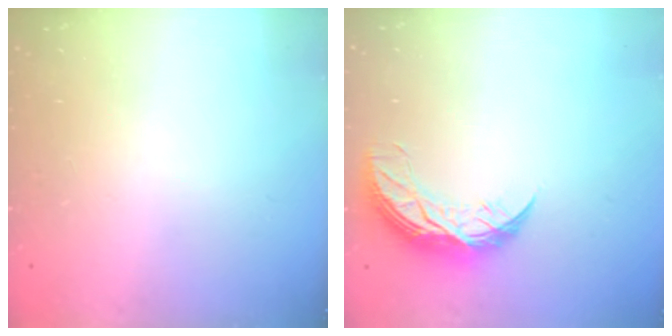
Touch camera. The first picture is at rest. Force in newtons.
{"total": 9.7, "press": 9.7, "slide": 0.5}